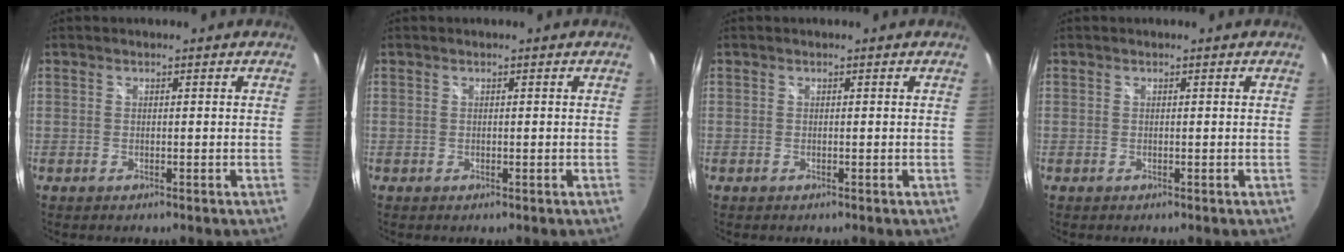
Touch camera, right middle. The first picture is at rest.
{"total": 0.0}
{"total": 0.0}
{"total": 0.0}